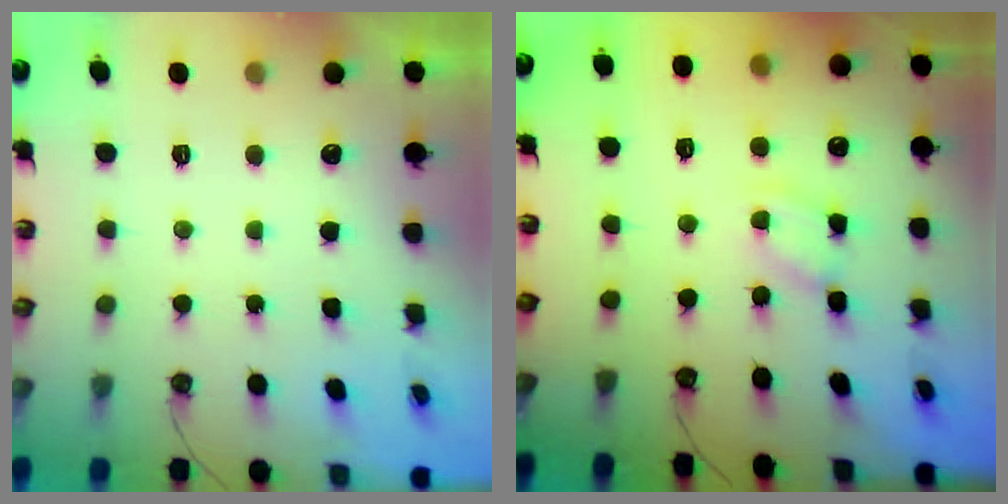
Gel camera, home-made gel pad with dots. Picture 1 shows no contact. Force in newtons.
{"total": 2.1, "press": 2.1, "slide": 0.4}